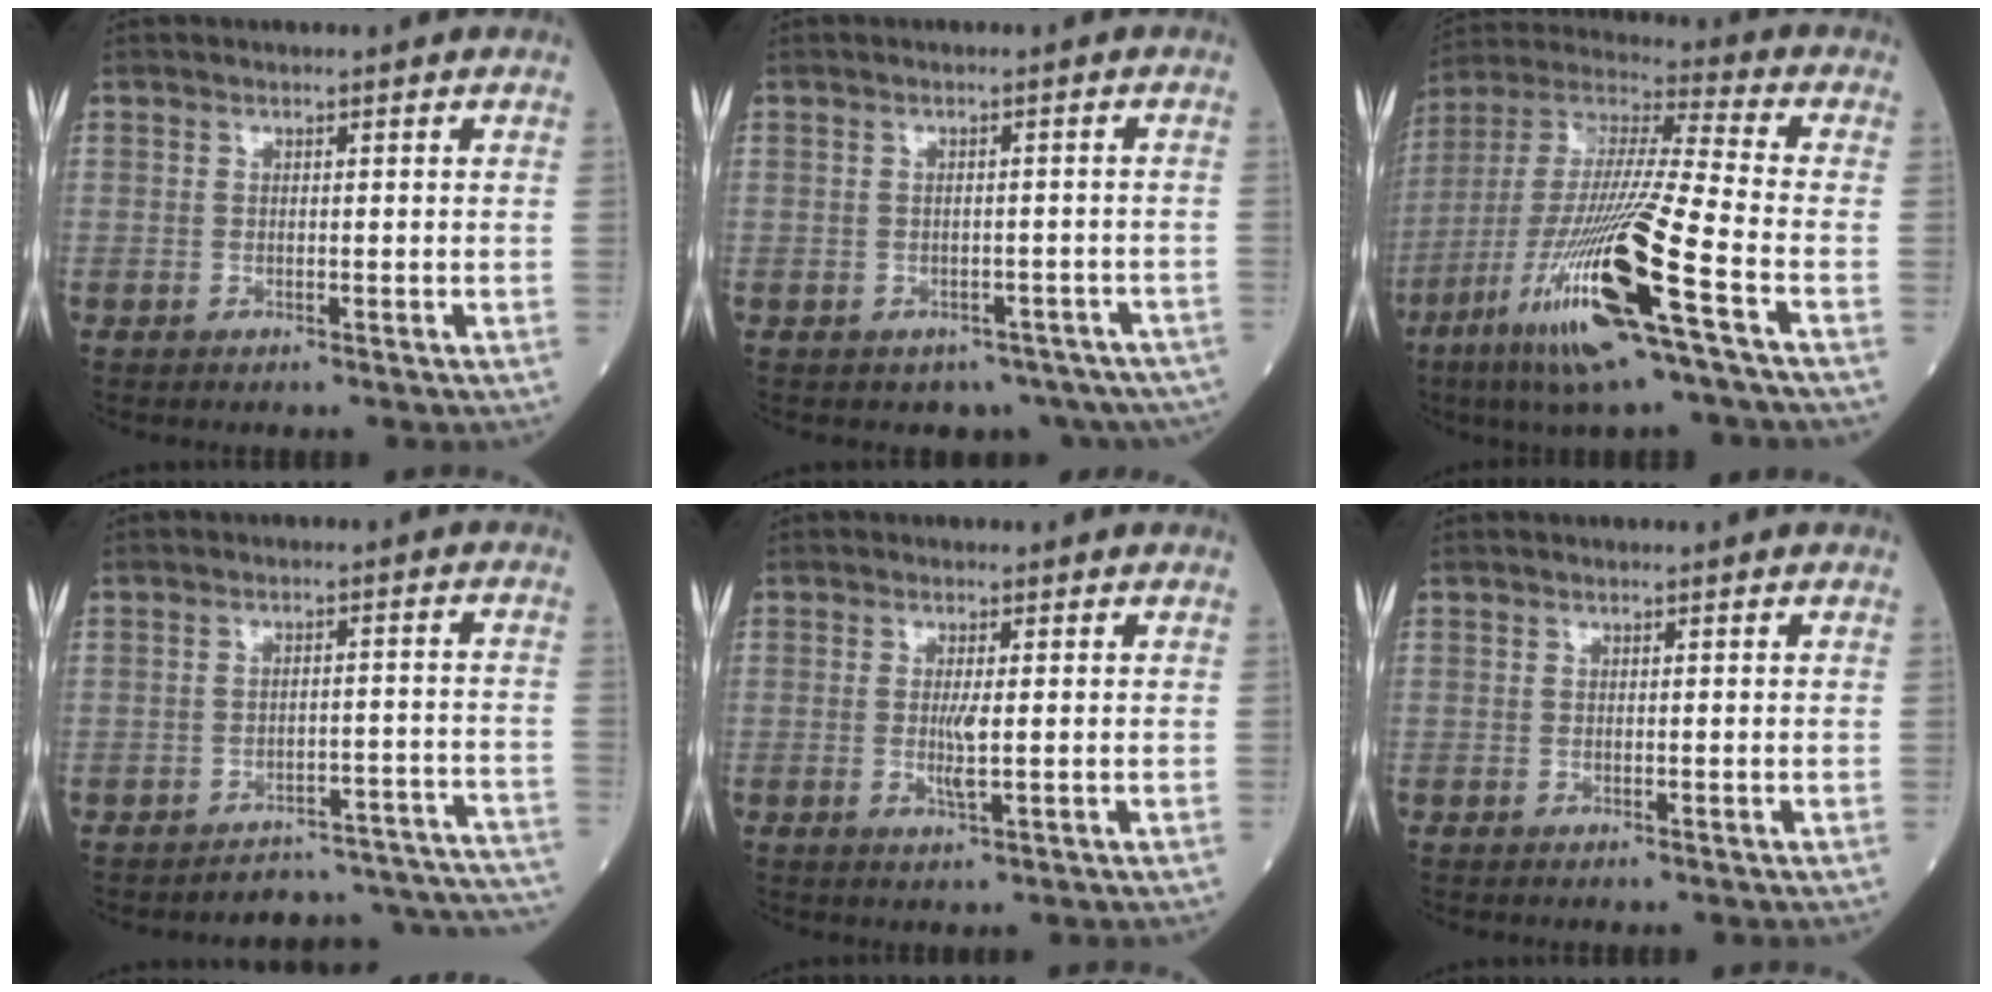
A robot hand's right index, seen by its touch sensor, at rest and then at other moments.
{"total": 9.0, "force": [-6.6, 5.5, 2.7], "torque": [-0.020, 0.005, -0.070]}
{"total": 21.0, "force": [-9.2, 0.3, 18.9], "torque": [-0.409, -0.046, -0.181]}
{"total": 16.0, "force": [-15.9, 2.0, 0.5], "torque": [0.019, 0.042, -0.184]}
{"total": 2.6, "force": [0.0, 0.2, 2.6], "torque": [-0.059, -0.005, 0.001]}
{"total": 0.0}